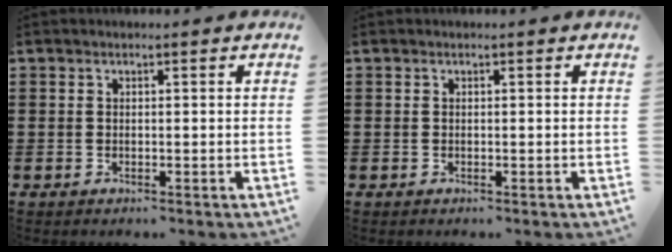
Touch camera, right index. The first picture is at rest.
{"total": 0.0}